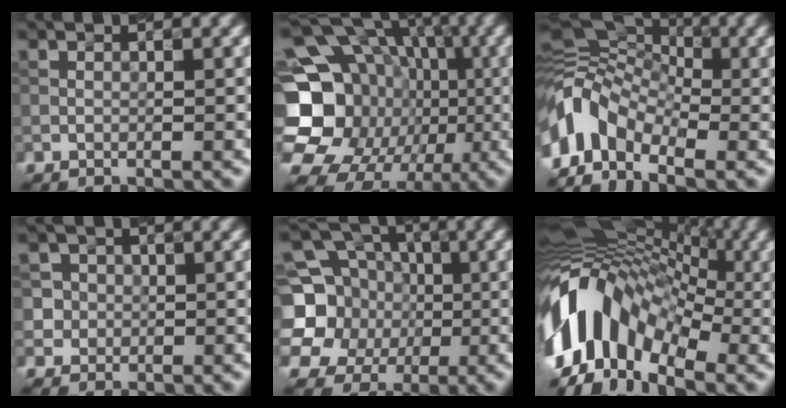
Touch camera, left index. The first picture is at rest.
{"total": 21.8, "force": [-3.3, 19.8, 8.6], "torque": [-0.178, 0.007, -0.086]}
{"total": 7.7, "force": [-3.0, 5.1, 4.9], "torque": [-0.090, 0.012, -0.078]}
{"total": 3.6, "force": [0.7, 3.5, 0.9], "torque": [-0.006, 0.015, 0.010]}
{"total": 11.2, "force": [0.4, 10.4, 4.4], "torque": [-0.115, 0.021, -0.022]}
{"total": 13.9, "force": [-1.8, 9.0, 10.4], "torque": [-0.197, 0.028, -0.042]}